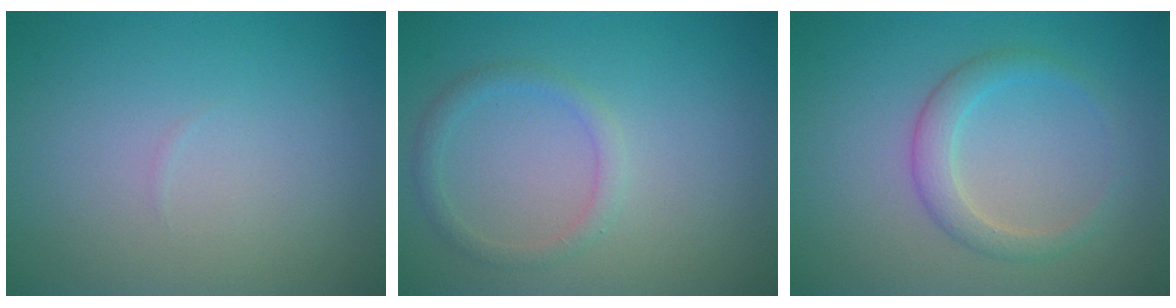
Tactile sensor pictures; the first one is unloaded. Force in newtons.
{"total": 1.5, "press": 1.5, "slide": 0.1}
{"total": 2.4, "press": 2.4, "slide": 0.1}